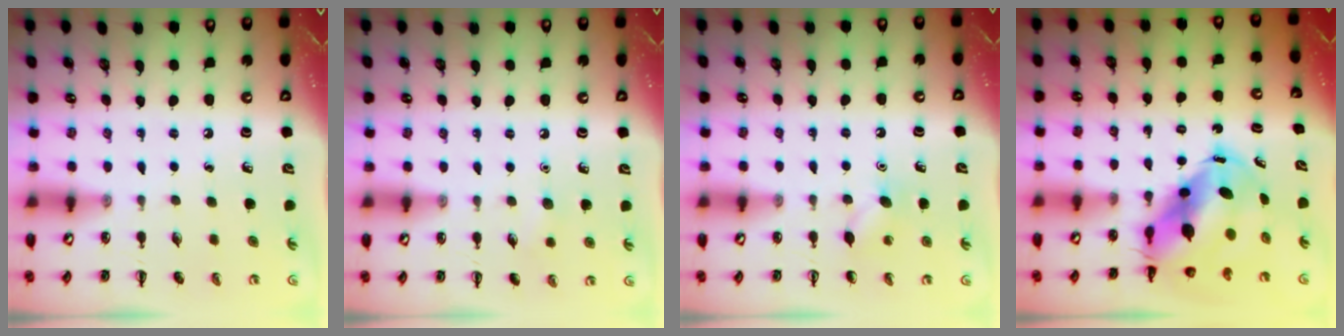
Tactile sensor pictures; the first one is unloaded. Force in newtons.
{"total": 4.5, "press": 4.3, "slide": 1.3}
{"total": 5.5, "press": 5.3, "slide": 1.5}
{"total": 9.5, "press": 9.1, "slide": 2.7}